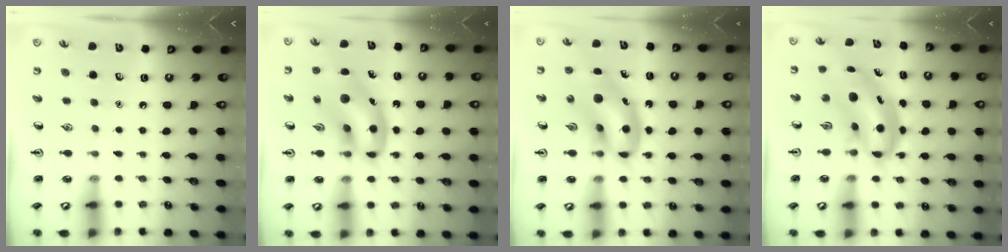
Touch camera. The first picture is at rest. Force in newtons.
{"total": 13.4, "press": 12.8, "slide": 3.9}
{"total": 12.6, "press": 12.2, "slide": 3.4}
{"total": 6.3, "press": 6.1, "slide": 1.6}